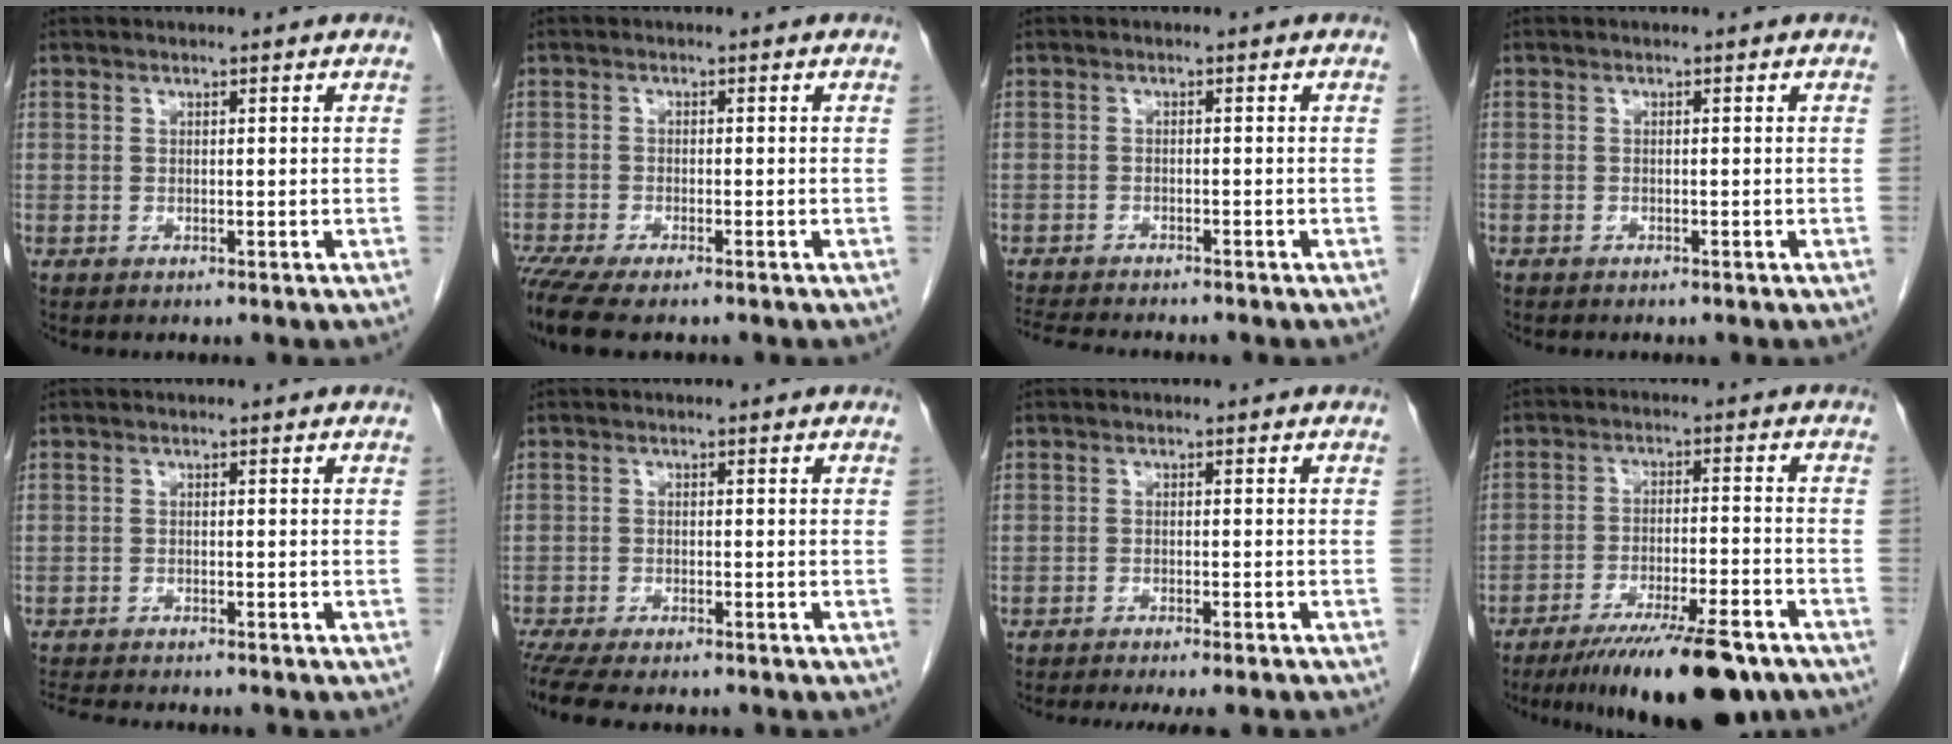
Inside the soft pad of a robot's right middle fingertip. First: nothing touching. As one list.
[{"total": 7.9, "force": [-6.3, 1.6, 4.5], "torque": [-0.075, -0.012, -0.103]}, {"total": 9.6, "force": [-8.6, 1.6, 4.0], "torque": [-0.062, -0.009, -0.125]}, {"total": 0.7, "force": [-0.6, 0.2, 0.2], "torque": [-0.006, 0.001, -0.009]}, {"total": 8.3, "force": [-7.5, 1.3, 3.4], "torque": [-0.051, -0.007, -0.110]}, {"total": 9.7, "force": [-8.3, 2.1, 4.5], "torque": [-0.070, -0.005, -0.126]}, {"total": 10.0, "force": [-8.8, 1.1, 4.5], "torque": [-0.052, -0.013, -0.112]}, {"total": 15.9, "force": [-12.2, 2.5, 9.9], "torque": [-0.128, -0.014, -0.190]}]